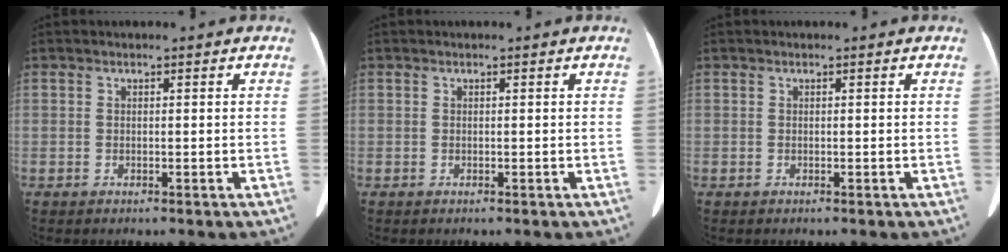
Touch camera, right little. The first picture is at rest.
{"total": 0.0}
{"total": 0.0}